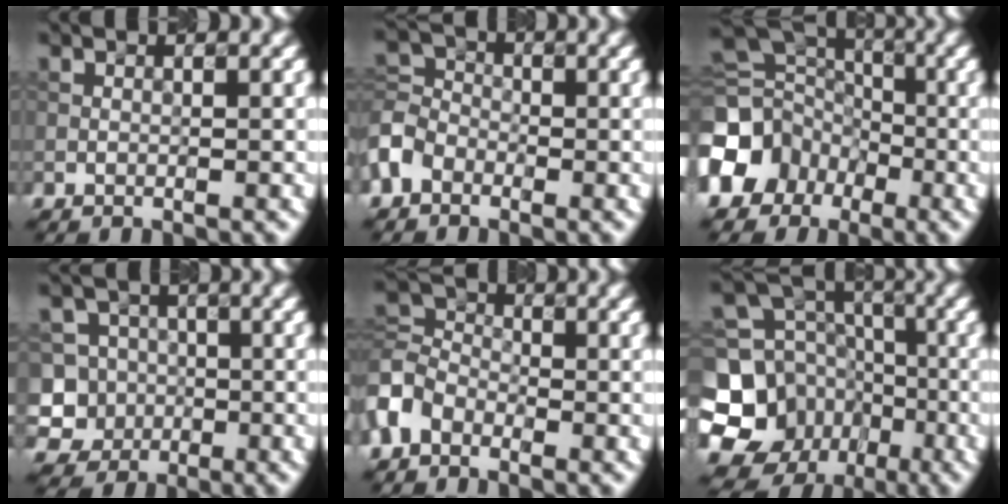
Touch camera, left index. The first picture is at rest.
{"total": 3.9, "force": [-2.2, 2.9, 1.4], "torque": [-0.032, 0.008, -0.060]}
{"total": 11.8, "force": [-5.4, 9.8, 3.7], "torque": [-0.089, -0.023, -0.105]}
{"total": 7.4, "force": [-2.1, 6.9, 1.9], "torque": [-0.029, 0.014, -0.064]}
{"total": 3.4, "force": [-1.8, 2.4, 1.4], "torque": [-0.030, 0.009, -0.054]}
{"total": 11.5, "force": [-4.5, 9.7, 4.4], "torque": [-0.102, -0.001, -0.089]}